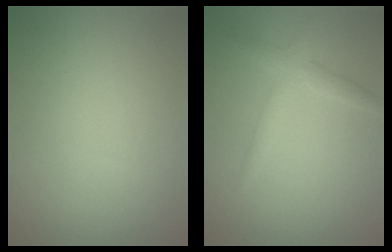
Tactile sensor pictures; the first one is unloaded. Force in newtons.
{"total": 2.2, "press": 2.2, "slide": 0.1}